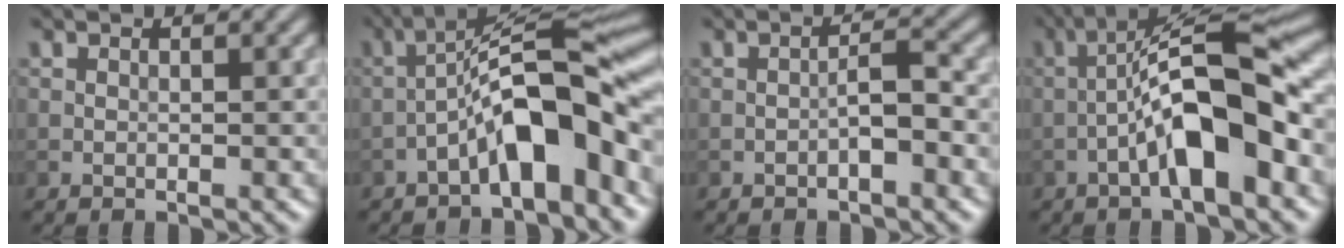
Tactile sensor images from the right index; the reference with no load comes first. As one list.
[{"total": 9.4, "force": [-3.5, 2.4, 8.3], "torque": [-0.129, 0.029, -0.065]}, {"total": 1.9, "force": [-0.8, 0.3, 1.7], "torque": [-0.030, 0.009, -0.015]}, {"total": 9.9, "force": [-2.8, 2.5, 9.2], "torque": [-0.150, 0.028, -0.052]}]